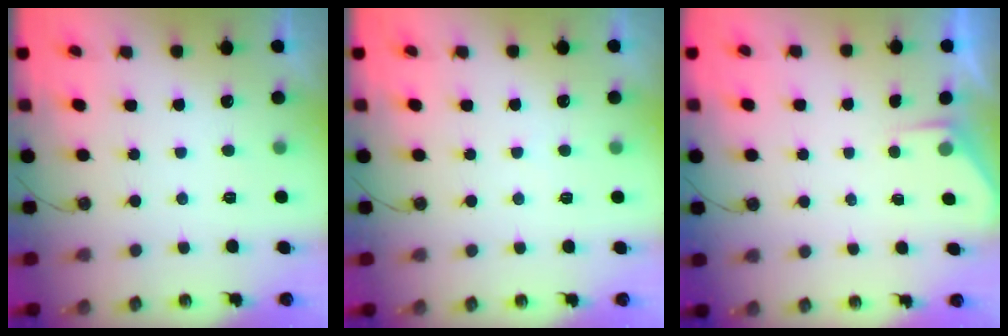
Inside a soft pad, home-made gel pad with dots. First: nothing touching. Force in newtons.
{"total": 3.6, "press": 3.6, "slide": 0.4}
{"total": 1.6, "press": 1.6, "slide": 0.3}